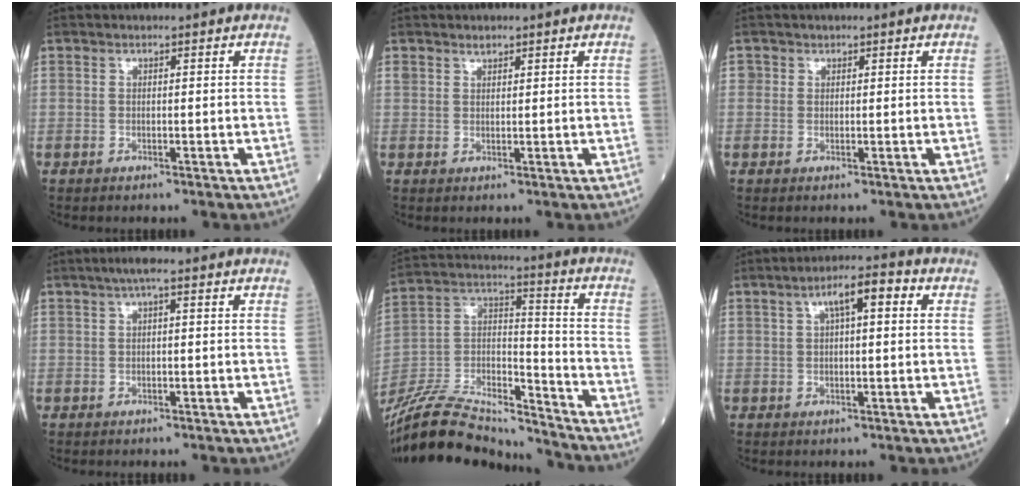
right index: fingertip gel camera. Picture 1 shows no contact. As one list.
[{"total": 3.5, "force": [2.0, 2.5, 1.4], "torque": [-0.044, 0.018, 0.048]}, {"total": 2.5, "force": [0.7, 2.3, 0.7], "torque": [-0.027, 0.015, 0.017]}, {"total": 3.1, "force": [1.5, 1.0, 2.5], "torque": [-0.056, 0.021, 0.024]}, {"total": 24.3, "force": [-22.3, 4.3, 8.5], "torque": [-0.222, 0.001, -0.389]}, {"total": 6.8, "force": [2.2, 2.0, 6.1], "torque": [-0.114, 0.029, 0.036]}]